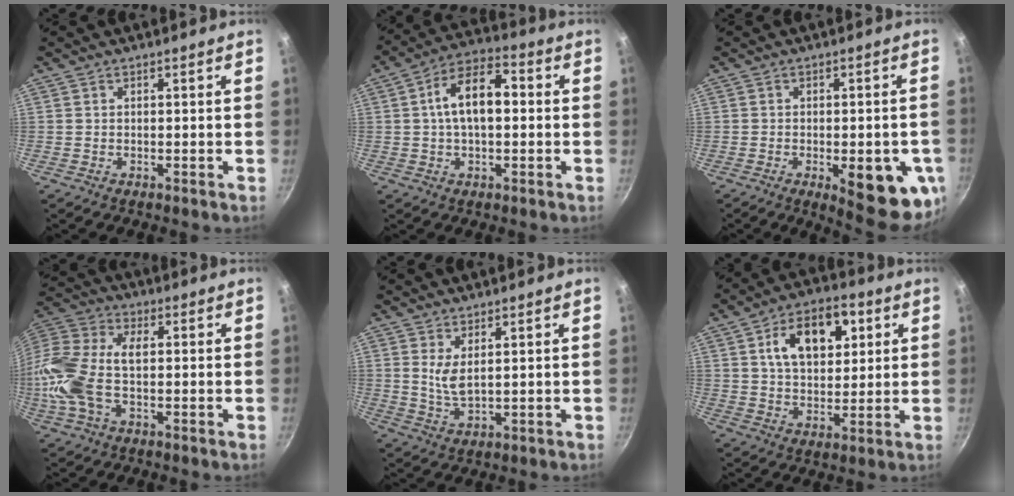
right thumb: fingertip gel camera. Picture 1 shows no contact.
{"total": 11.2, "force": [1.0, 6.0, 9.4], "torque": [-0.157, 0.029, 0.009]}
{"total": 14.4, "force": [-4.9, 5.3, 12.4], "torque": [-0.119, 0.006, -0.046]}
{"total": 16.0, "force": [-1.2, 8.7, 13.4], "torque": [-0.324, 0.024, -0.023]}
{"total": 3.9, "force": [1.4, 1.2, 3.4], "torque": [-0.069, -0.017, 0.038]}
{"total": 13.8, "force": [4.7, 8.2, 10.1], "torque": [-0.131, -0.003, 0.076]}